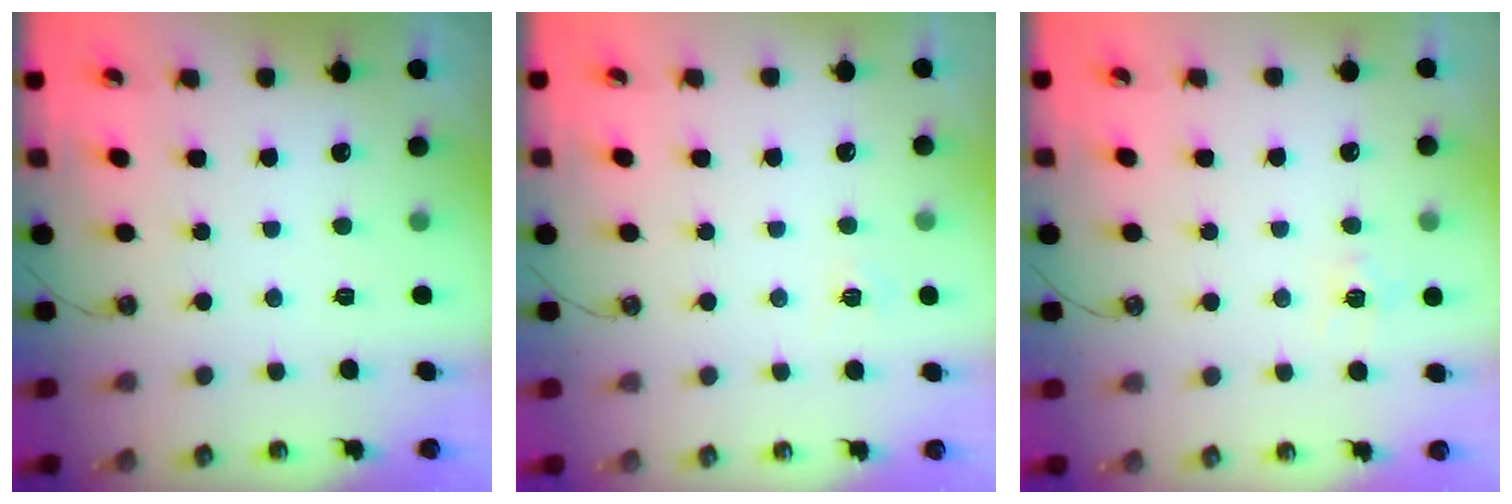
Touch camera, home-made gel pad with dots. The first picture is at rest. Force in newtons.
{"total": 4.4, "press": 4.3, "slide": 0.4}
{"total": 5.8, "press": 5.8, "slide": 0.6}